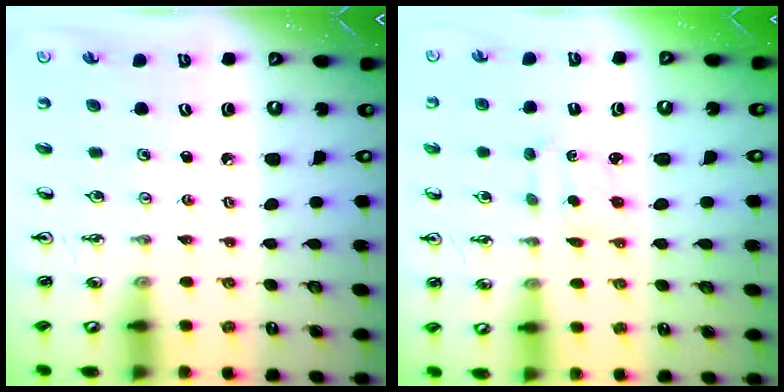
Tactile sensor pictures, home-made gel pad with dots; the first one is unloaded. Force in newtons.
{"total": 1.6, "press": 1.5, "slide": 0.6}